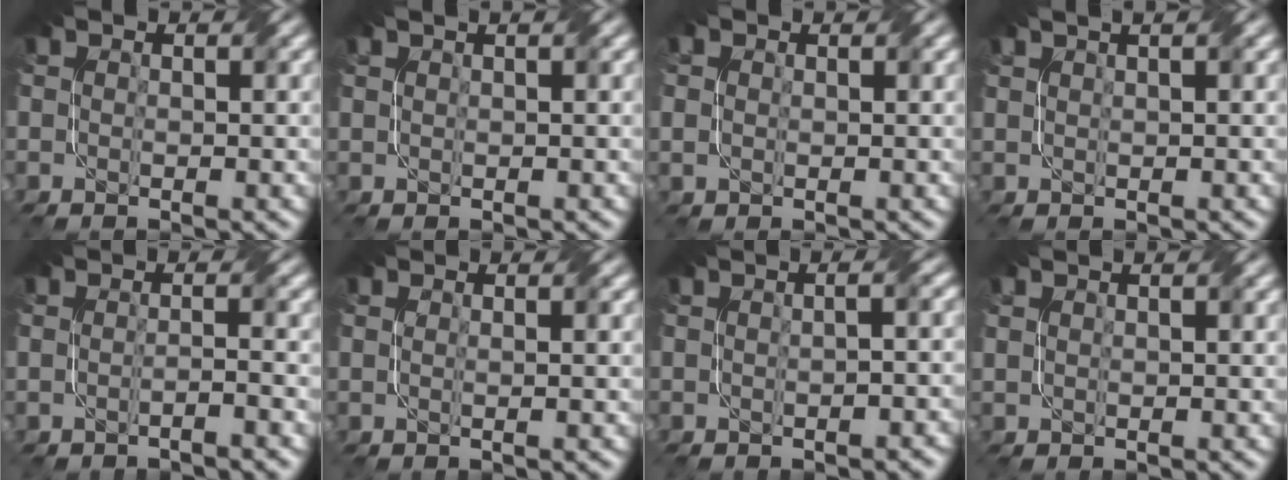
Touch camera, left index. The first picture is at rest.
{"total": 2.8, "force": [1.8, 1.2, 1.8], "torque": [-0.014, 0.014, 0.007]}
{"total": 1.5, "force": [0.5, 1.1, 0.9], "torque": [-0.020, 0.000, 0.014]}
{"total": 4.1, "force": [2.6, 1.7, 2.7], "torque": [-0.021, 0.027, 0.018]}
{"total": 1.2, "force": [-0.8, 0.2, 0.9], "torque": [-0.012, -0.002, -0.021]}
{"total": 1.0, "force": [0.4, 0.4, 0.8], "torque": [-0.012, -0.002, -0.001]}
{"total": 3.5, "force": [0.3, 1.7, 3.0], "torque": [-0.016, 0.020, -0.007]}
{"total": 1.7, "force": [1.2, 0.6, 1.0], "torque": [-0.015, -0.002, 0.017]}